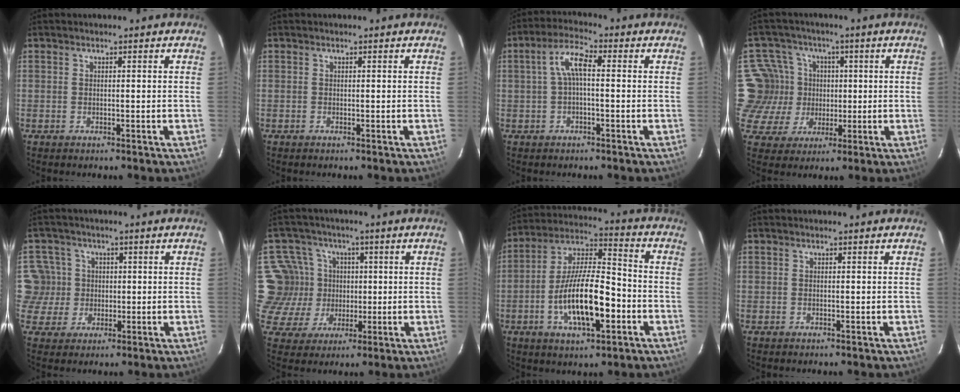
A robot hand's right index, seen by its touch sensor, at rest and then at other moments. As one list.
[{"total": 0.0}, {"total": 5.1, "force": [-0.1, 1.6, 4.8], "torque": [-0.100, 0.018, 0.000]}, {"total": 10.0, "force": [0.2, 9.9, 0.9], "torque": [-0.053, 0.022, -0.002]}, {"total": 5.4, "force": [0.3, 5.4, 0.6], "torque": [-0.015, 0.012, 0.003]}, {"total": 9.7, "force": [0.8, 9.7, 1.0], "torque": [-0.054, 0.021, 0.011]}, {"total": 15.7, "force": [-4.9, 5.4, 14.0], "torque": [-0.263, 0.005, -0.084]}, {"total": 0.0}]